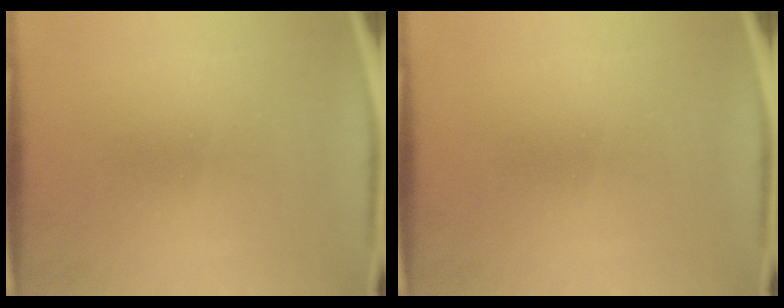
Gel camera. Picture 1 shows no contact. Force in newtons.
{"total": 0.0}